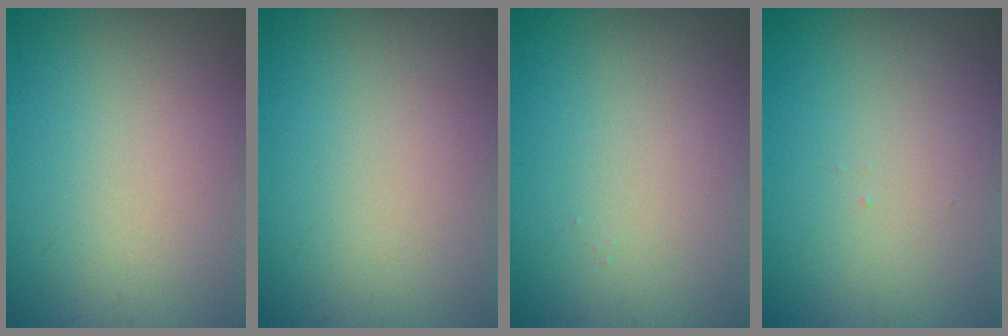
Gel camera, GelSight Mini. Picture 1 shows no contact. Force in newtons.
{"total": 0.0}
{"total": 0.0}
{"total": 0.0}